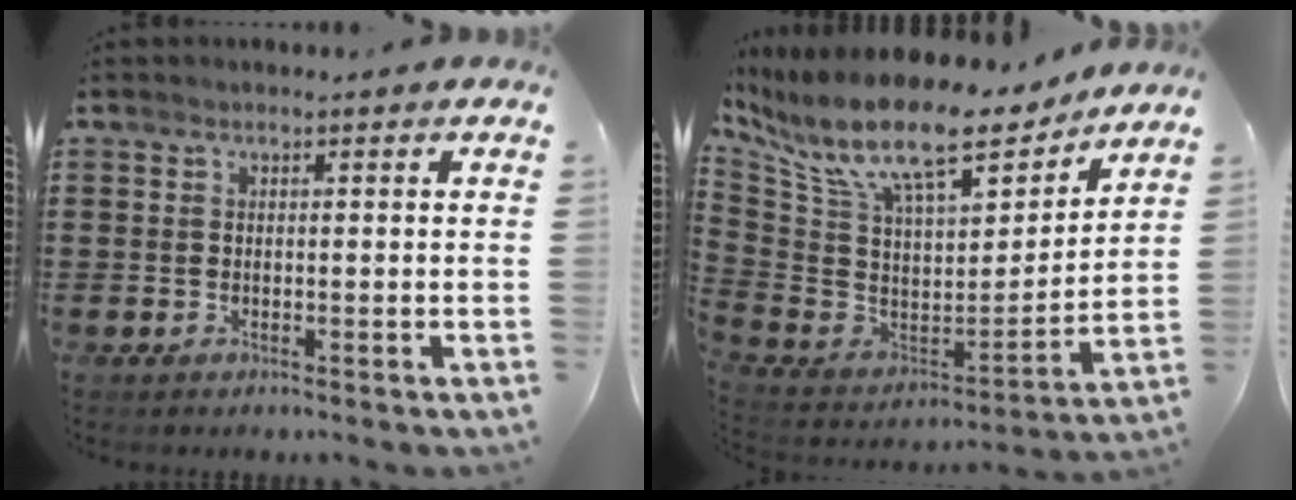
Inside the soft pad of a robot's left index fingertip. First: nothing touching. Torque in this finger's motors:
{"motor_torque": [2.15, 0.01, 1.05, 0.21]}